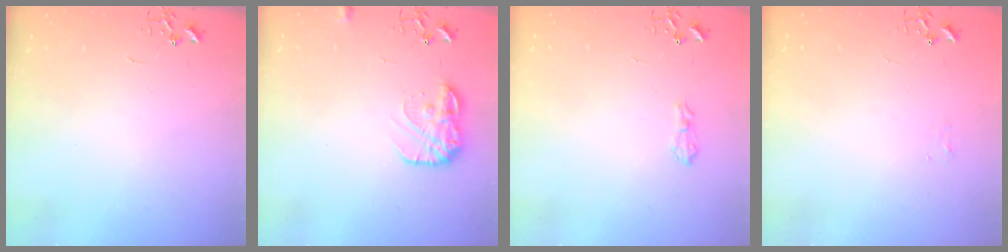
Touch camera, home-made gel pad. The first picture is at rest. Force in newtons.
{"total": 11.9, "press": 11.9, "slide": 0.4}
{"total": 7.0, "press": 6.9, "slide": 0.9}
{"total": 3.8, "press": 3.8, "slide": 0.6}